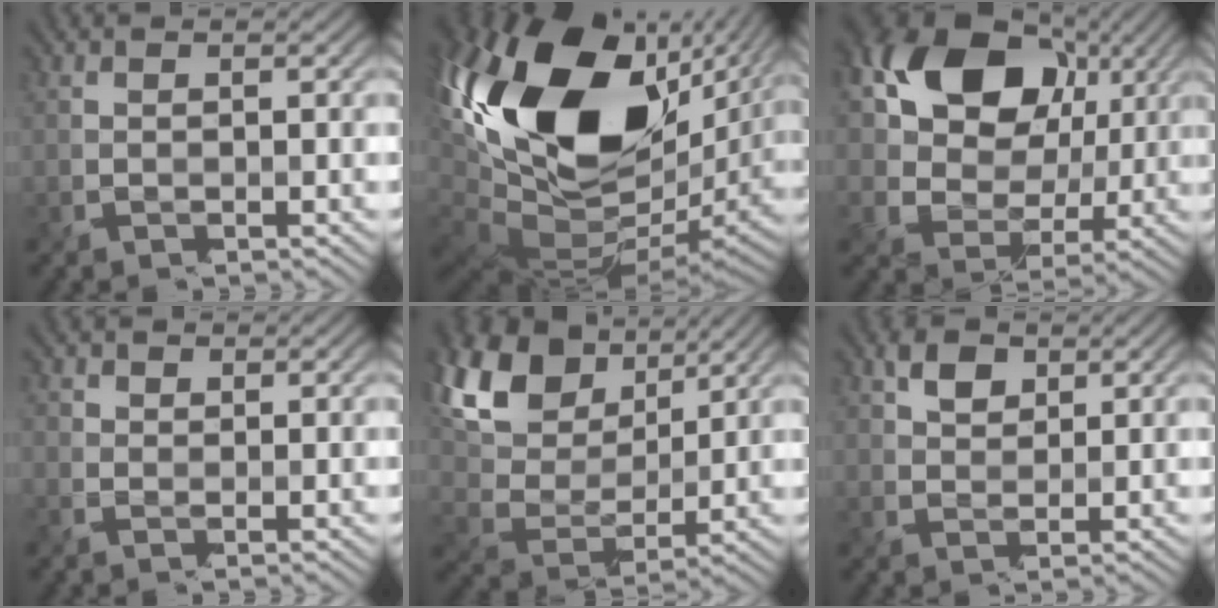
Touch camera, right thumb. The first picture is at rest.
{"total": 21.6, "force": [5.2, 11.8, 17.4], "torque": [-0.382, -0.011, 0.112]}
{"total": 15.2, "force": [5.1, 10.8, 9.5], "torque": [-0.186, 0.022, 0.091]}
{"total": 1.6, "force": [0.3, 1.5, 0.5], "torque": [-0.016, 0.002, -0.002]}
{"total": 14.1, "force": [6.6, 8.2, 9.4], "torque": [-0.230, 0.030, 0.123]}
{"total": 2.7, "force": [1.2, 1.7, 1.8], "torque": [-0.035, 0.005, 0.021]}